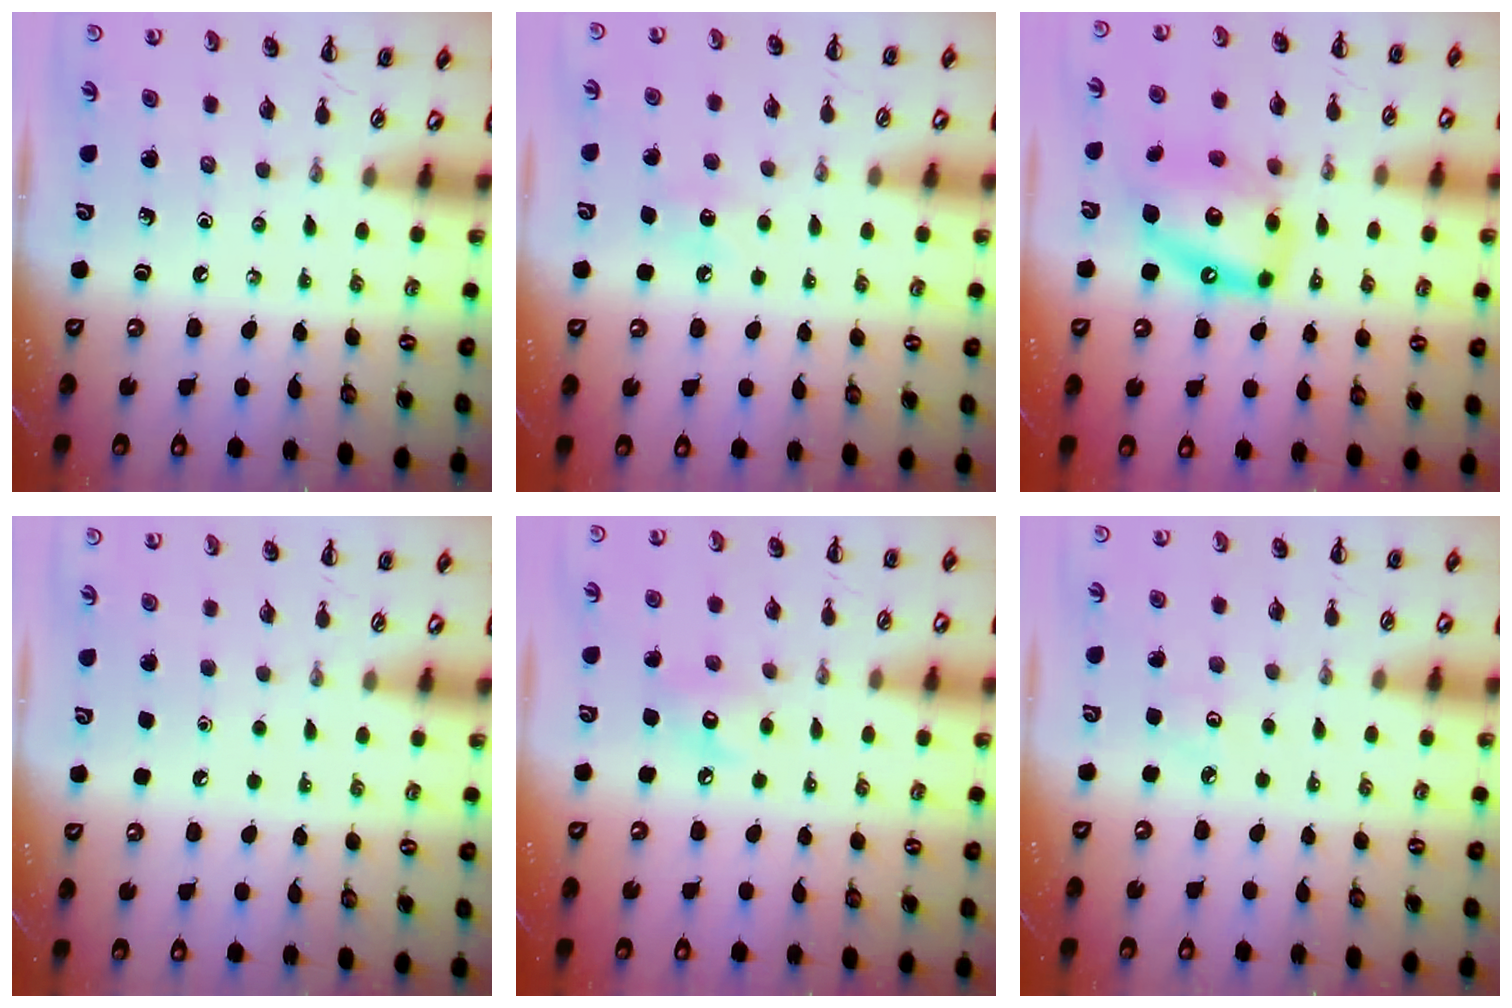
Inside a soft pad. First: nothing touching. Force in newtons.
{"total": 6.1, "press": 5.9, "slide": 1.6}
{"total": 14.2, "press": 13.9, "slide": 3.2}
{"total": 1.7, "press": 1.7, "slide": 0.1}
{"total": 6.4, "press": 6.3, "slide": 1.0}
{"total": 2.8, "press": 2.7, "slide": 0.8}